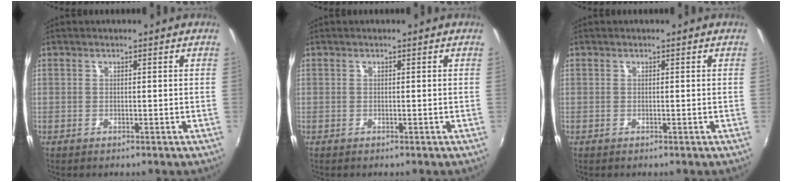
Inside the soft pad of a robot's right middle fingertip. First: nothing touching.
{"total": 0.0}
{"total": 0.0}